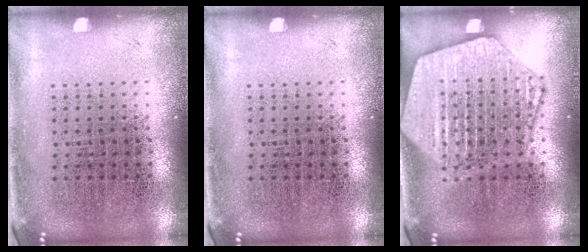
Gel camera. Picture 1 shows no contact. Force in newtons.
{"total": 0.0}
{"total": 3.5, "press": 3.5, "slide": 0.4}